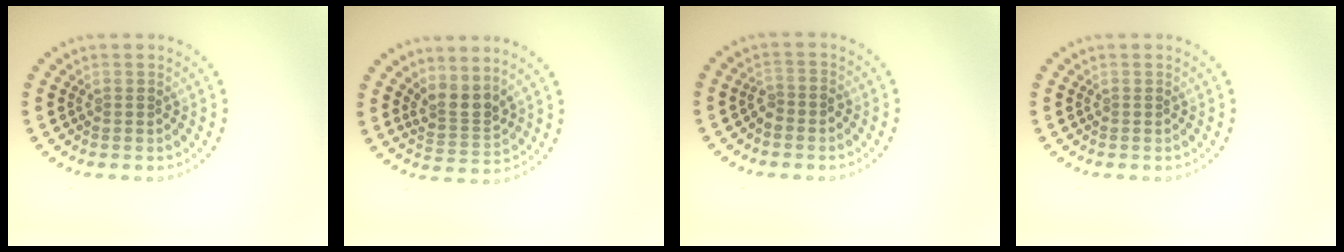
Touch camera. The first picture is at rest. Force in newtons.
{"total": 2.6, "press": 1.9, "slide": 1.8}
{"total": 1.3, "press": 1.1, "slide": 0.7}
{"total": 0.0}